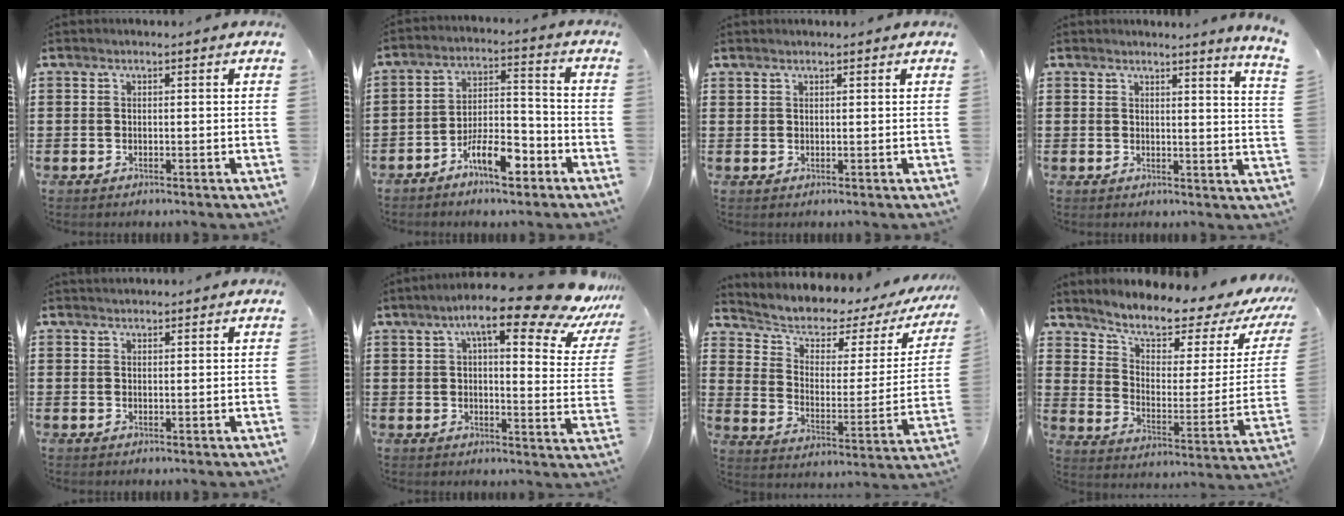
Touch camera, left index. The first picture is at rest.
{"total": 8.1, "force": [-5.4, 2.7, 5.3], "torque": [-0.096, 0.013, -0.100]}
{"total": 0.8, "force": [0.7, 0.2, 0.2], "torque": [-0.006, 0.001, 0.015]}
{"total": 3.0, "force": [2.7, -1.2, 0.7], "torque": [-0.013, -0.022, 0.046]}
{"total": 0.9, "force": [0.9, 0.2, 0.0], "torque": [-0.002, -0.001, 0.019]}
{"total": 14.2, "force": [10.0, 2.5, 9.7], "torque": [-0.161, -0.043, 0.161]}
{"total": 3.9, "force": [2.9, 2.3, 1.4], "torque": [-0.053, -0.027, 0.042]}
{"total": 6.3, "force": [5.4, 2.0, 2.7], "torque": [-0.069, -0.045, 0.087]}